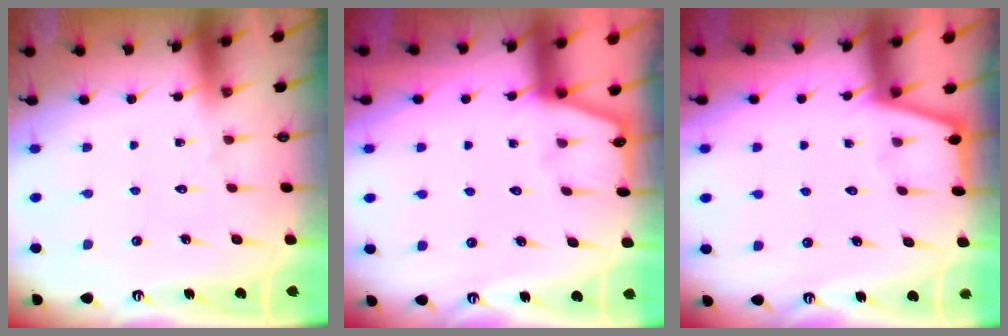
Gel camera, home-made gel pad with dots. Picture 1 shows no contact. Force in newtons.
{"total": 2.1, "press": 2.1, "slide": 0.3}
{"total": 1.9, "press": 1.9, "slide": 0.2}